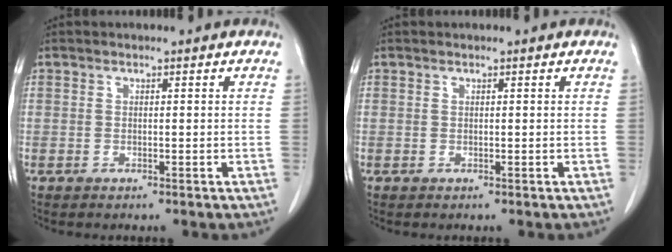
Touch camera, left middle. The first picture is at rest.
{"total": 0.0}